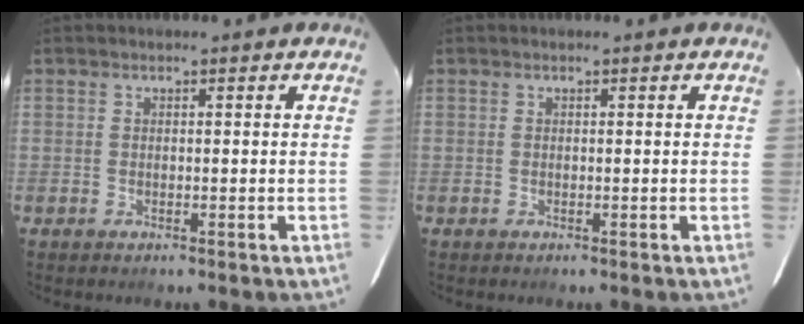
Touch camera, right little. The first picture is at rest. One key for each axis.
{"total": 0.0}